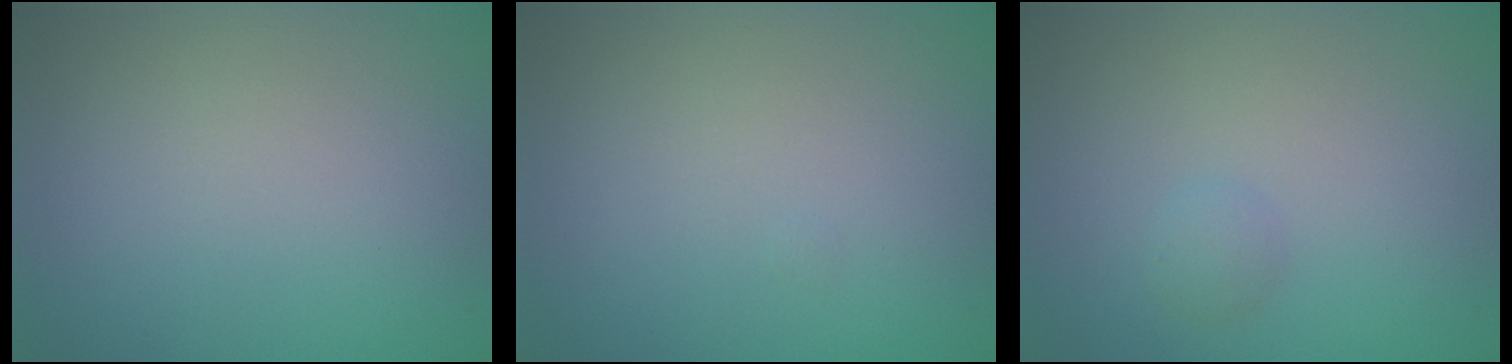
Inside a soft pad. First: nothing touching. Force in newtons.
{"total": 0.0}
{"total": 0.9, "press": 0.9, "slide": 0.1}